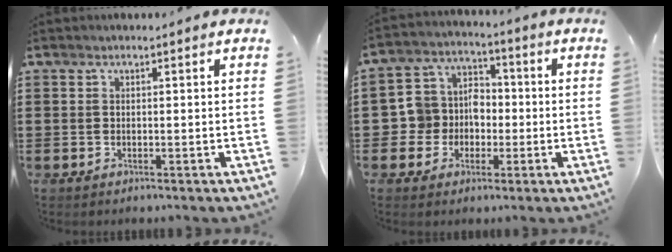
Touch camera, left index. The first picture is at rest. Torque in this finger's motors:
{"motor_torque": [0.52, 0.55, 0.15, 0.02]}